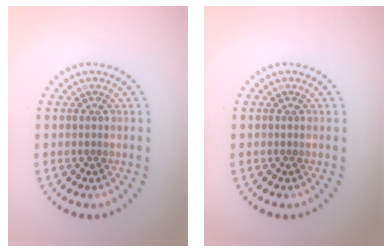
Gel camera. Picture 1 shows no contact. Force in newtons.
{"total": 0.0}